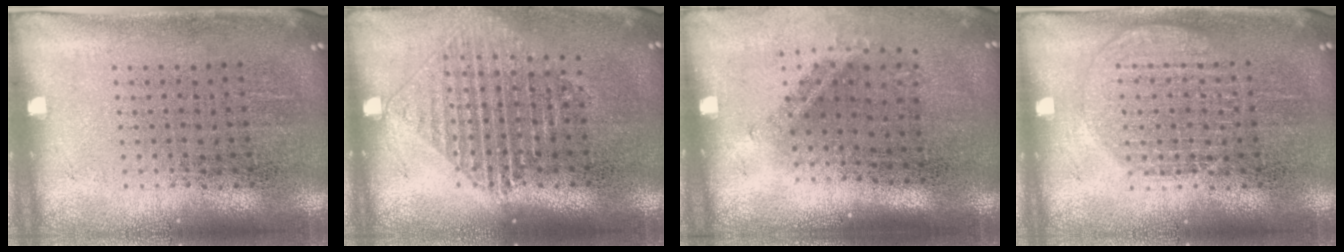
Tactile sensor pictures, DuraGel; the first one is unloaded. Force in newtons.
{"total": 1.3, "press": 1.2, "slide": 0.5}
{"total": 1.5, "press": 0.9, "slide": 1.2}
{"total": 1.9, "press": 1.9, "slide": 0.3}